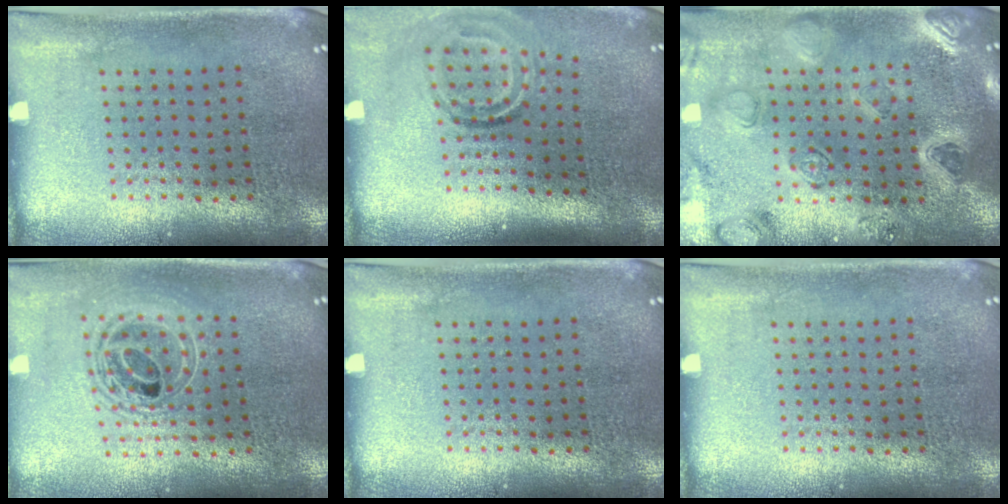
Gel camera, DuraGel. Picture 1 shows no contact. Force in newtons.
{"total": 1.9, "press": 1.2, "slide": 1.5}
{"total": 2.2, "press": 2.2, "slide": 0.4}
{"total": 1.8, "press": 1.5, "slide": 1.0}
{"total": 0.0}
{"total": 0.0}